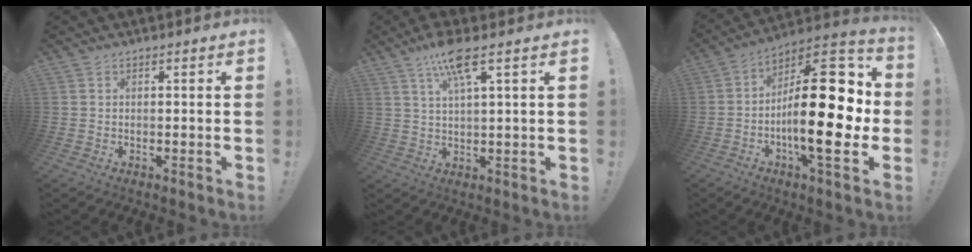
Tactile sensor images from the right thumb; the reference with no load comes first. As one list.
[{"total": 8.6, "force": [4.8, 1.5, 6.9], "torque": [-0.130, -0.012, 0.080]}, {"total": 26.4, "force": [-1.9, 10.2, 24.3], "torque": [-0.385, 0.006, -0.027]}]